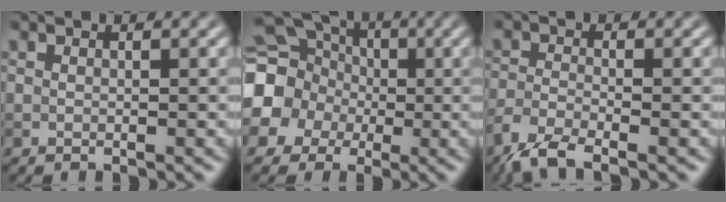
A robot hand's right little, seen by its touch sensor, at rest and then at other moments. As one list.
[{"total": 15.6, "force": [-0.2, 14.7, 5.4], "torque": [-0.156, 0.004, -0.052]}, {"total": 4.2, "force": [-3.4, 0.9, 2.3], "torque": [-0.050, -0.011, -0.078]}]